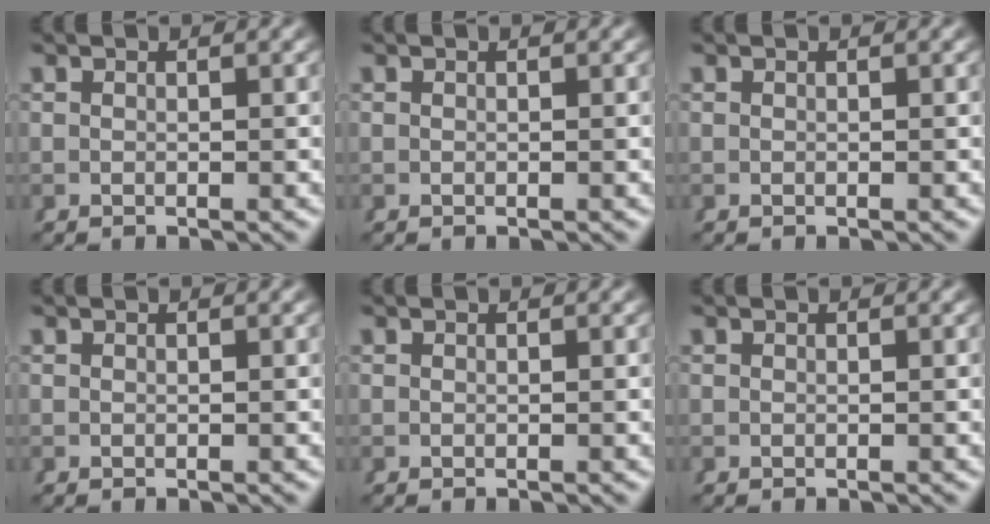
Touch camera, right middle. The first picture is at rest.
{"total": 0.0}
{"total": 0.0}
{"total": 0.0}
{"total": 0.0}
{"total": 0.0}